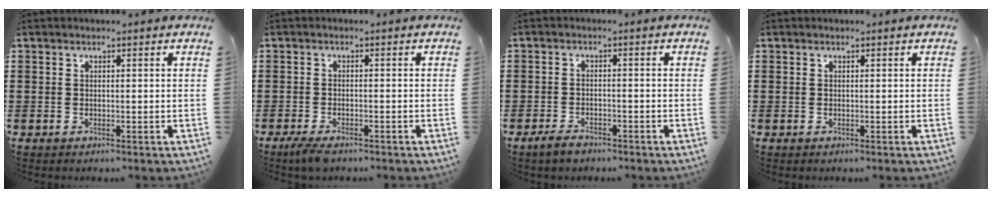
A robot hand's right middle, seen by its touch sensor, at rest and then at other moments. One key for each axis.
{"total": 2.2, "fx": -1.8, "fy": 0.4, "fz": 1.2, "tx": -0.043, "ty": -0.008, "tz": -0.041}
{"total": 2.4, "fx": -2.1, "fy": 1.0, "fz": 0.7, "tx": -0.022, "ty": 0.000, "tz": -0.044}
{"total": 0.0}